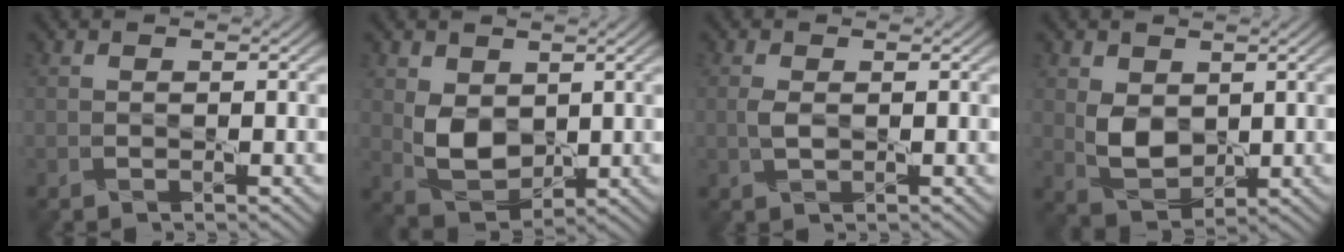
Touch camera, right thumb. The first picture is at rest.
{"total": 5.7, "force": [1.3, 4.0, 3.8], "torque": [-0.086, -0.010, 0.033]}
{"total": 1.6, "force": [0.1, 0.8, 1.4], "torque": [-0.037, 0.001, 0.002]}
{"total": 5.1, "force": [1.1, 3.5, 3.4], "torque": [-0.079, -0.007, 0.028]}